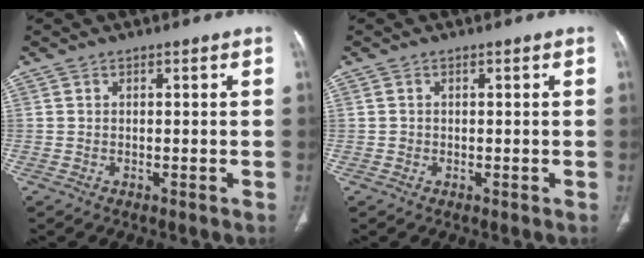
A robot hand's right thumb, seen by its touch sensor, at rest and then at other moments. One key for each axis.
{"total": 0.5, "fx": 0.0, "fy": 0.5, "fz": 0.1, "tx": -0.001, "ty": 0.003, "tz": 0.000}